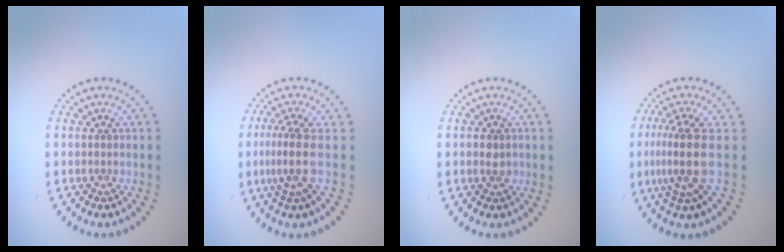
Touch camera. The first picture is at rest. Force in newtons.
{"total": 2.9, "press": 2.1, "slide": 2.1}
{"total": 1.2, "press": 1.2, "slide": 0.2}
{"total": 4.1, "press": 3.1, "slide": 2.8}